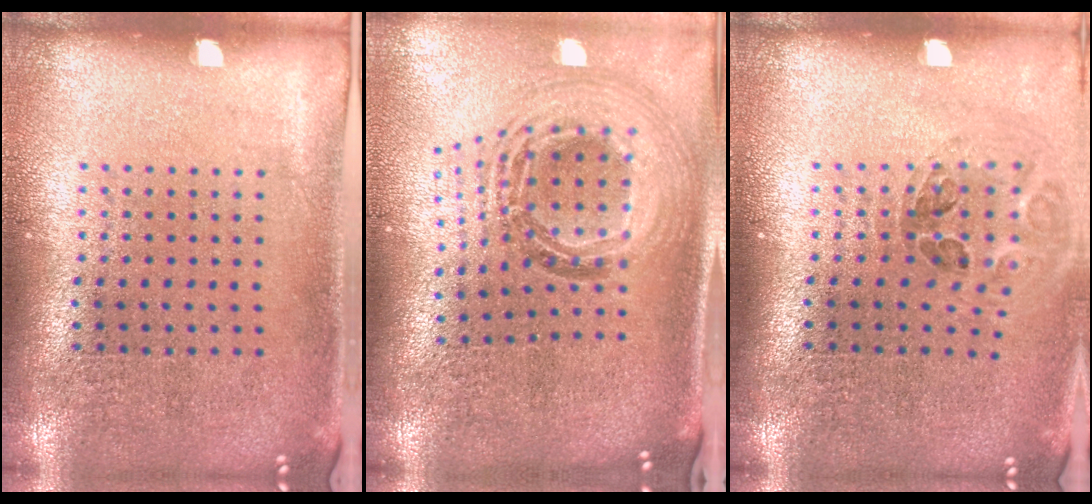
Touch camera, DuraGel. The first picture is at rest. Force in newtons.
{"total": 1.7, "press": 1.5, "slide": 0.9}
{"total": 1.0, "press": 1.0, "slide": 0.3}